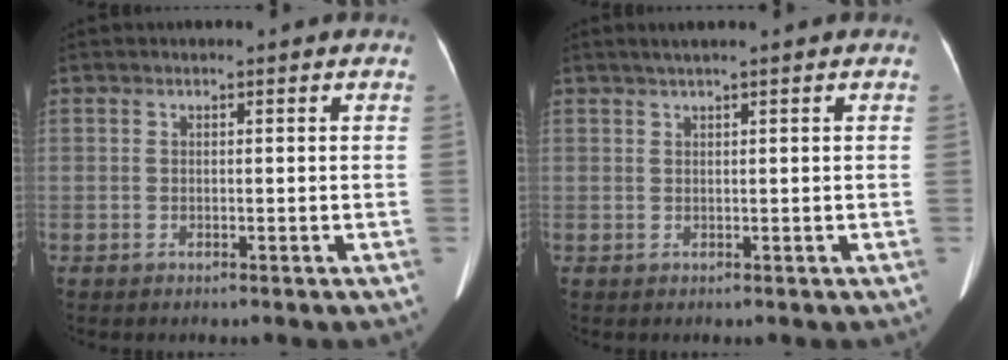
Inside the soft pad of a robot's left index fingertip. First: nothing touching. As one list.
[{"total": 1.8, "force": [1.2, -0.3, 1.3], "torque": [-0.026, 0.010, 0.026]}]